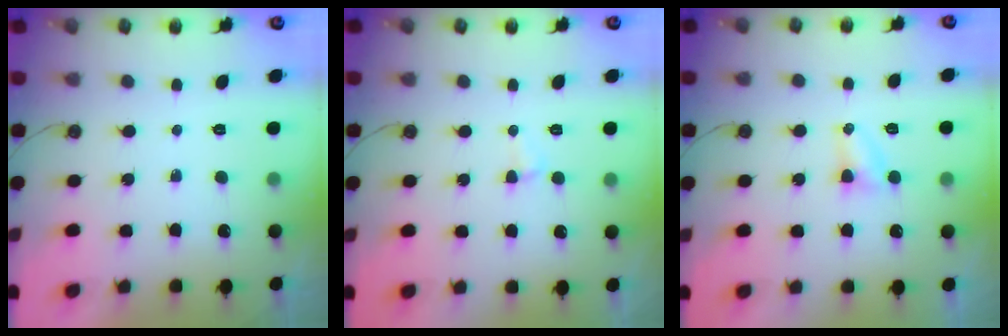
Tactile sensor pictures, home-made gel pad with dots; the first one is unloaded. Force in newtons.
{"total": 2.5, "press": 2.5, "slide": 0.7}
{"total": 3.2, "press": 3.1, "slide": 0.4}